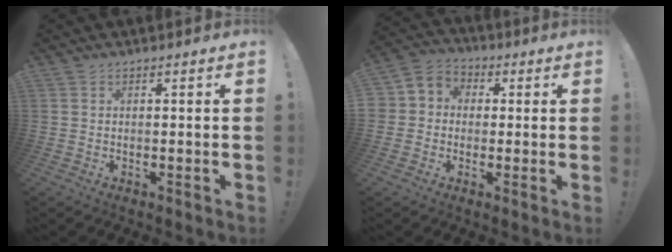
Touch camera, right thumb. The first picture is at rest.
{"total": 6.1, "force": [-1.3, 5.7, 1.5], "torque": [-0.016, 0.019, -0.020]}